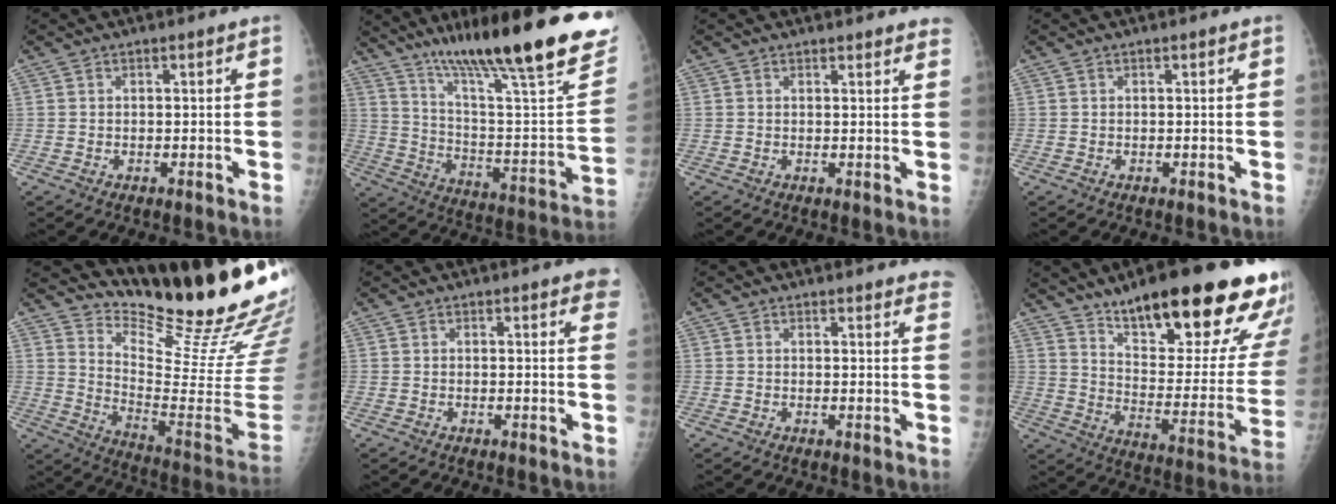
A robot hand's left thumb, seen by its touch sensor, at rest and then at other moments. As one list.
[{"total": 32.3, "force": [22.1, 5.1, 23.0], "torque": [-0.319, -0.074, 0.333]}, {"total": 4.8, "force": [4.5, 1.0, 1.2], "torque": [0.005, -0.017, 0.035]}, {"total": 0.0}, {"total": 23.9, "force": [20.5, 2.8, 12.0], "torque": [-0.151, -0.190, 0.294]}, {"total": 4.7, "force": [3.4, 1.2, 2.9], "torque": [-0.017, -0.004, 0.030]}, {"total": 7.3, "force": [7.0, 1.5, 1.5], "torque": [0.016, -0.027, 0.053]}, {"total": 30.0, "force": [19.9, 7.9, 21.1], "torque": [-0.241, -0.082, 0.288]}]